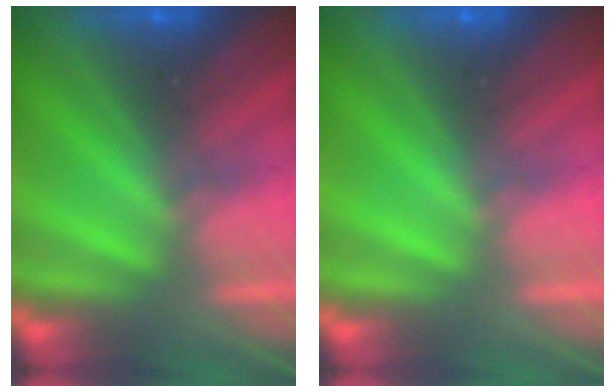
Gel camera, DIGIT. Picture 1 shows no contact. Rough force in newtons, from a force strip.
{"total": 0.0}